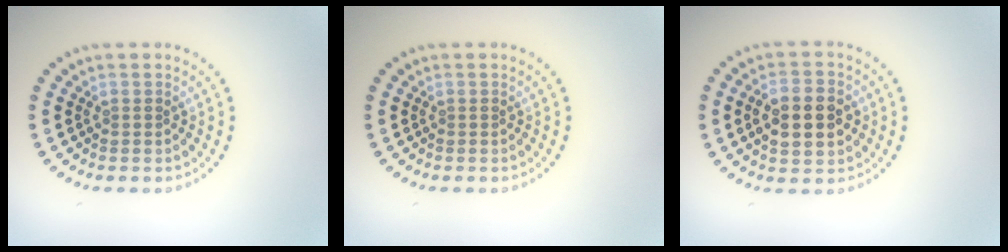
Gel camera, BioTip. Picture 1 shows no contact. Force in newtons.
{"total": 0.0}
{"total": 5.3, "press": 5.3, "slide": 0.1}